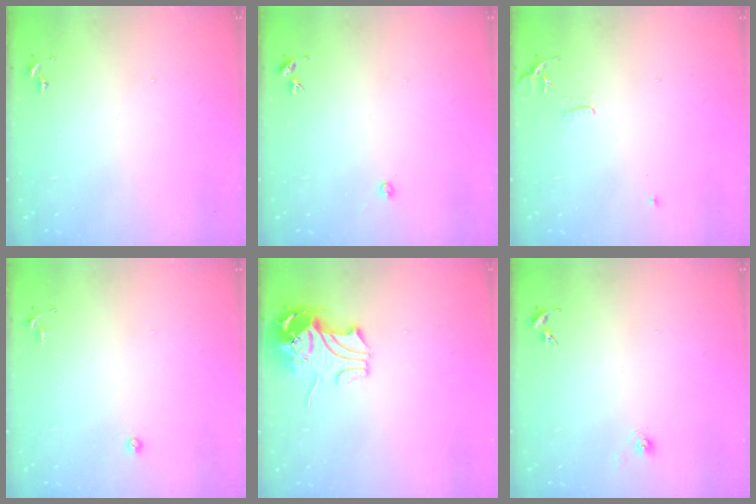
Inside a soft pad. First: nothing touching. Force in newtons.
{"total": 3.0, "press": 3.0, "slide": 0.4}
{"total": 8.1, "press": 8.0, "slide": 0.7}
{"total": 3.4, "press": 3.3, "slide": 0.7}
{"total": 10.6, "press": 10.6, "slide": 0.8}
{"total": 2.9, "press": 2.6, "slide": 1.4}